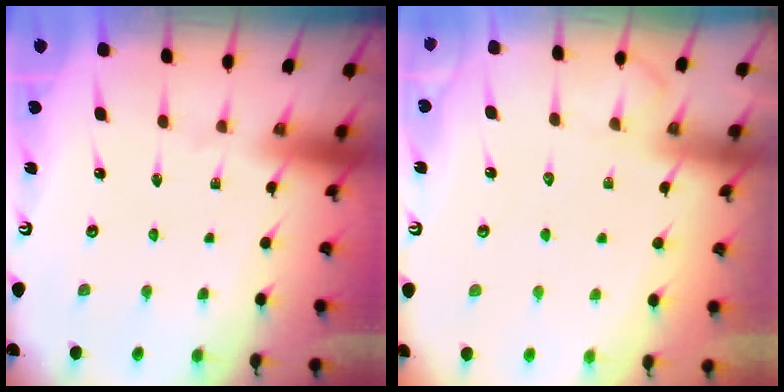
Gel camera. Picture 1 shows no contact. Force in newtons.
{"total": 5.5, "press": 5.4, "slide": 0.8}